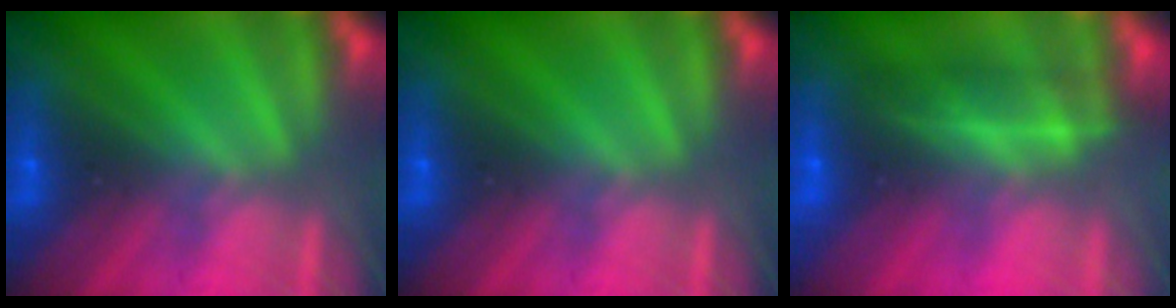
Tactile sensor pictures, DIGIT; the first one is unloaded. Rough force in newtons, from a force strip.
{"total": 0.0}
{"total": 2.2}